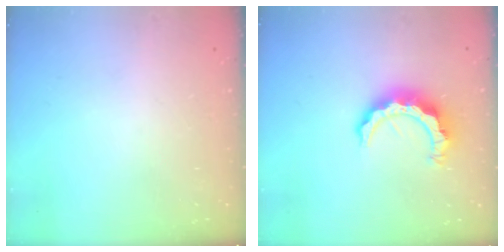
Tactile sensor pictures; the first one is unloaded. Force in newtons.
{"total": 9.5, "press": 9.4, "slide": 1.0}